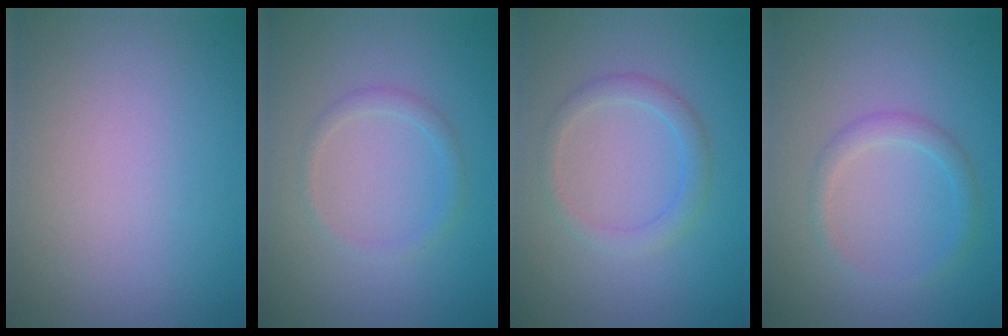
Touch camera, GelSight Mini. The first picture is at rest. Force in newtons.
{"total": 1.4, "press": 1.4, "slide": 0.1}
{"total": 2.1, "press": 2.1, "slide": 0.1}
{"total": 1.7, "press": 1.7, "slide": 0.1}